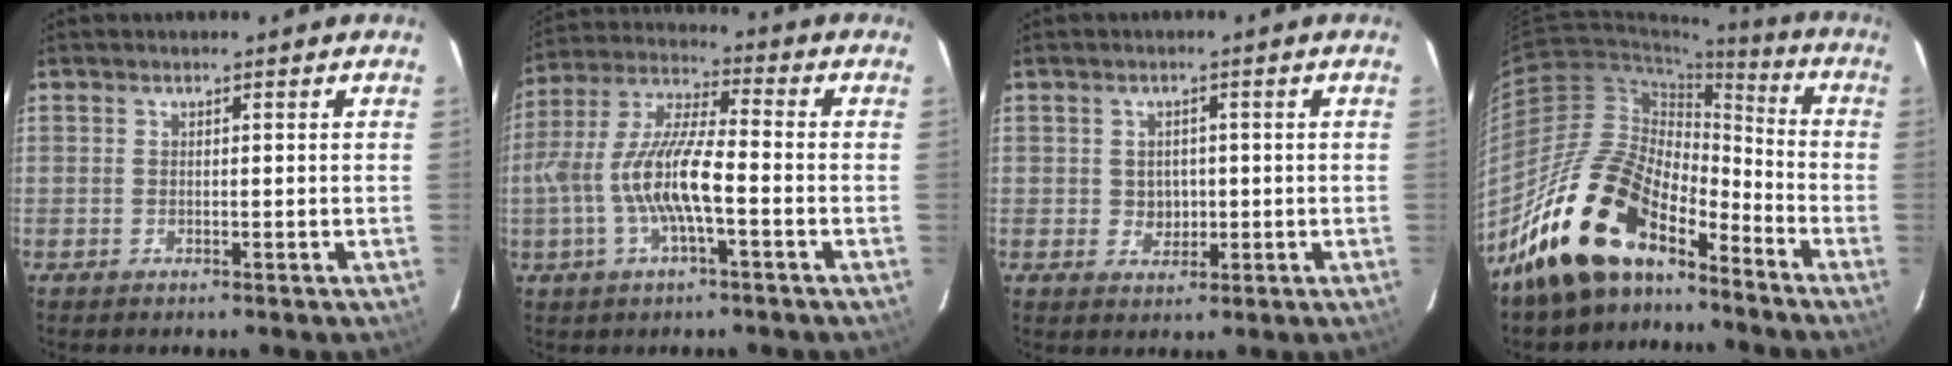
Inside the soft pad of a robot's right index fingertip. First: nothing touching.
{"total": 12.5, "force": [-3.2, 2.9, 11.8], "torque": [-0.242, 0.003, -0.059]}
{"total": 2.9, "force": [0.0, 2.7, 1.1], "torque": [-0.016, 0.007, 0.007]}
{"total": 17.7, "force": [-13.4, 7.3, 8.9], "torque": [-0.169, 0.011, -0.246]}